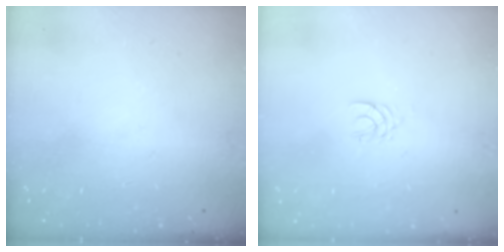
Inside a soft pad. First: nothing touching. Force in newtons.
{"total": 2.5, "press": 2.5, "slide": 0.4}